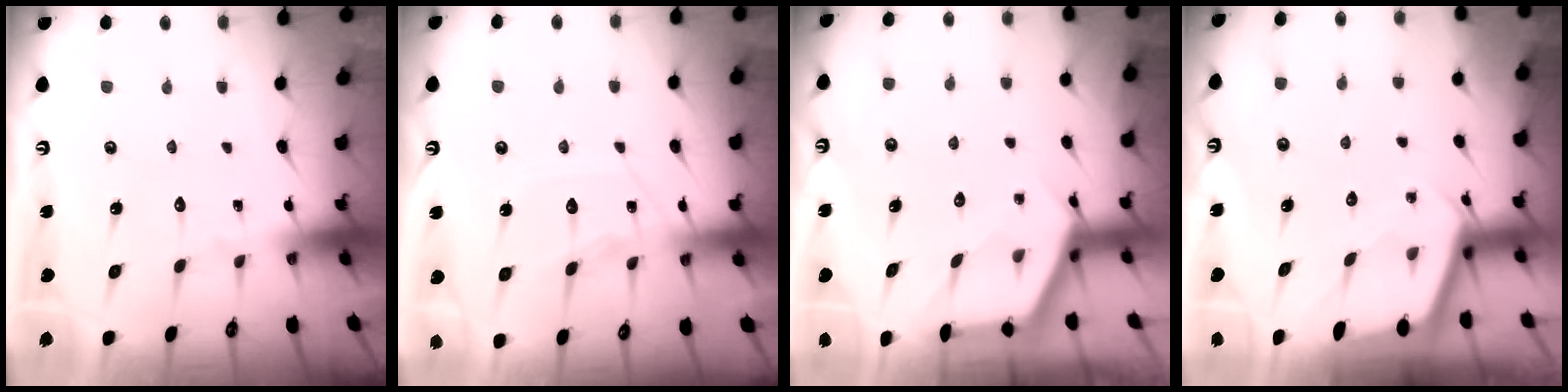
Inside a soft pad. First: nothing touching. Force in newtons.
{"total": 10.5, "press": 10.5, "slide": 1.0}
{"total": 2.6, "press": 2.6, "slide": 0.4}
{"total": 1.9, "press": 1.9, "slide": 0.3}